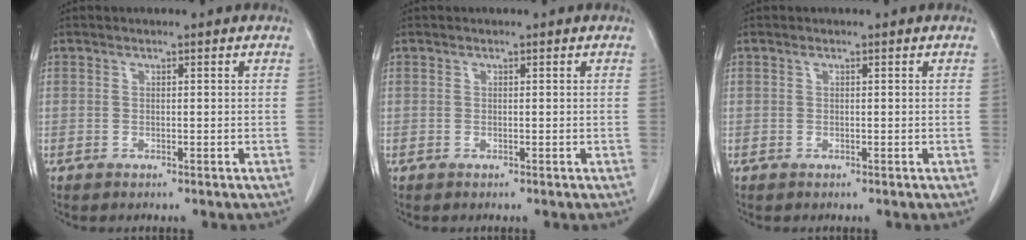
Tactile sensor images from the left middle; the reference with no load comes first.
{"total": 0.0}
{"total": 0.0}